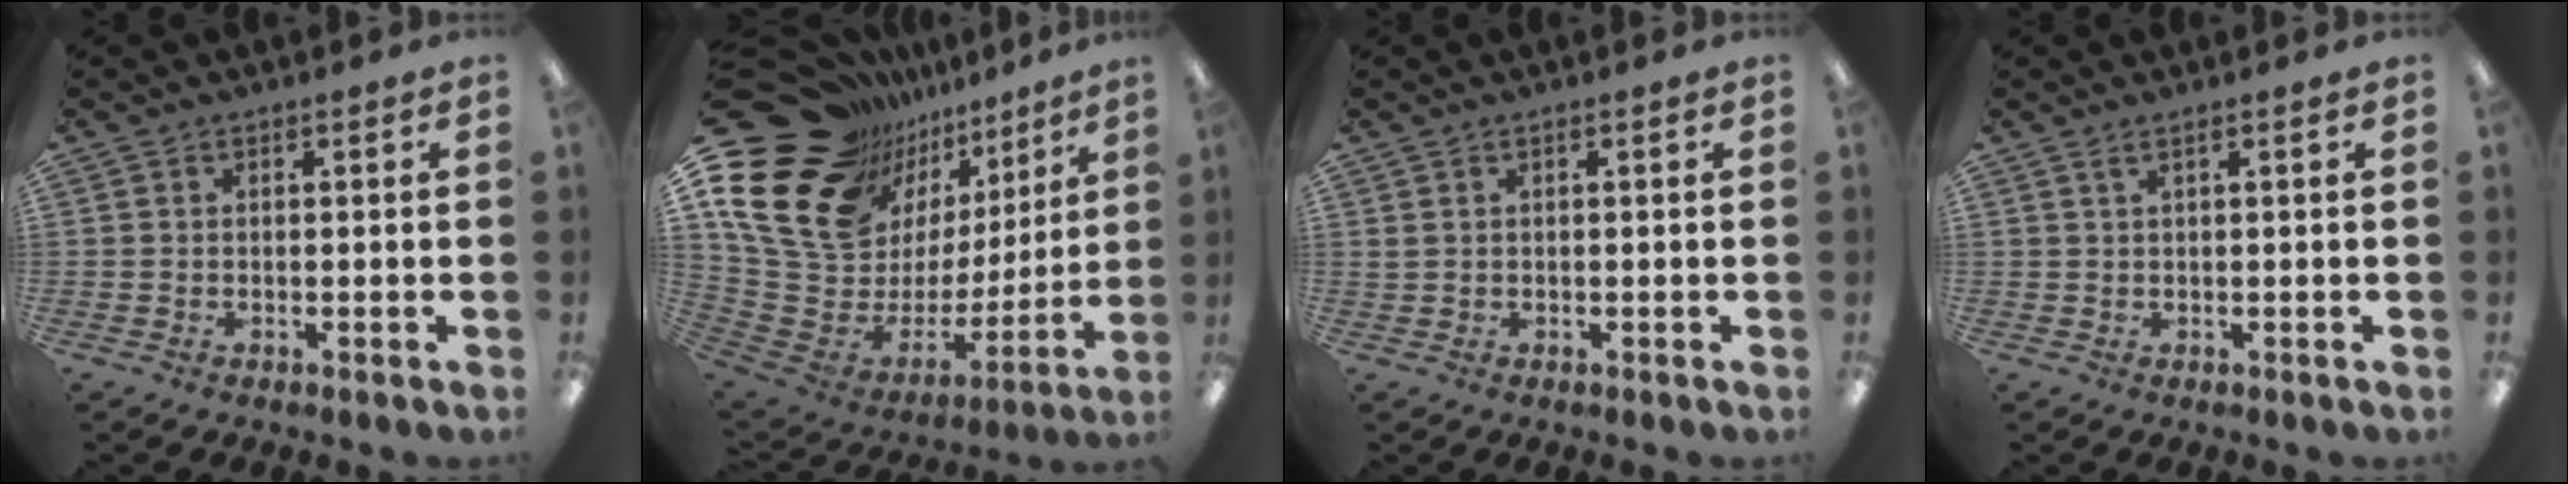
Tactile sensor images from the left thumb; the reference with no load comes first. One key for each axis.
{"total": 20.0, "fx": 10.9, "fy": 14.0, "fz": 9.3, "tx": -0.176, "ty": -0.095, "tz": 0.222}
{"total": 0.7, "fx": 0.4, "fy": 0.3, "fz": 0.5, "tx": -0.012, "ty": 0.003, "tz": 0.006}
{"total": 1.2, "fx": 0.8, "fy": 0.0, "fz": 1.0, "tx": -0.021, "ty": 0.000, "tz": 0.014}